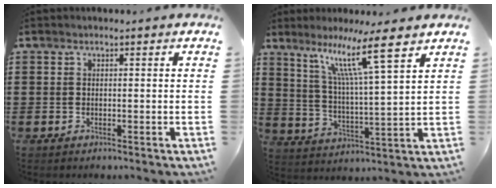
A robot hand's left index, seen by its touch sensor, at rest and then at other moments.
{"total": 11.0, "force": [7.7, 0.1, 7.9], "torque": [-0.166, -0.031, 0.125]}